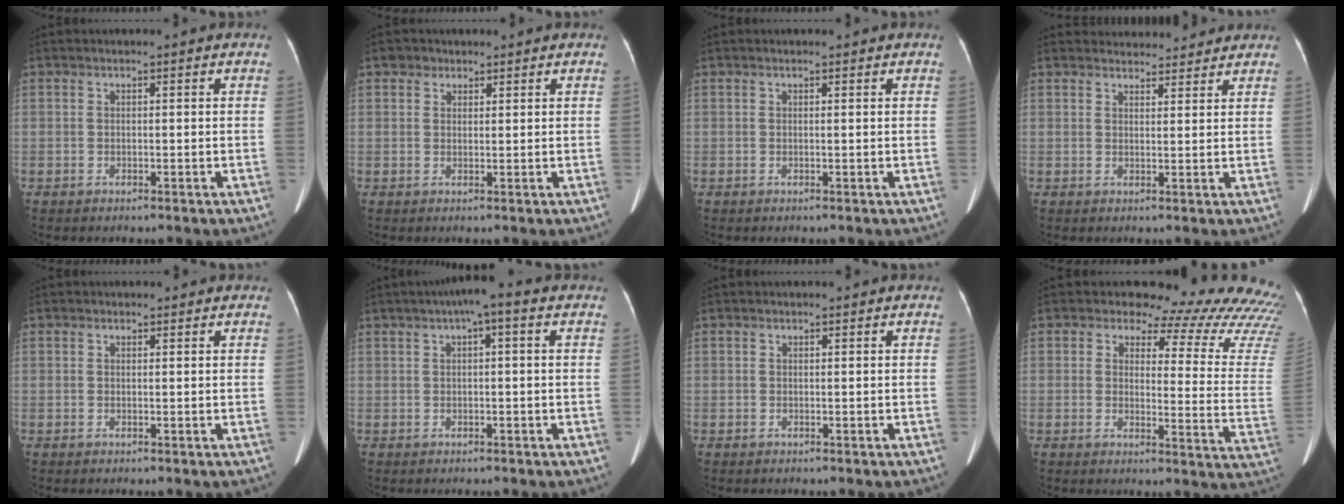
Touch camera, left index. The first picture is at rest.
{"total": 1.3, "force": [0.6, 1.2, -0.1], "torque": [0.005, -0.003, 0.010]}
{"total": 1.0, "force": [0.9, 0.0, 0.3], "torque": [-0.008, -0.005, 0.009]}
{"total": 7.8, "force": [7.4, 2.2, 0.8], "torque": [0.010, 0.008, 0.082]}
{"total": 1.2, "force": [1.0, 0.5, 0.2], "torque": [-0.005, -0.002, 0.009]}
{"total": 4.3, "force": [1.7, 0.4, 4.0], "torque": [-0.056, 0.025, 0.025]}
{"total": 0.6, "force": [0.3, 0.5, -0.1], "torque": [0.003, 0.008, 0.005]}
{"total": 20.1, "force": [19.1, 6.0, 2.4], "torque": [0.018, -0.134, 0.170]}